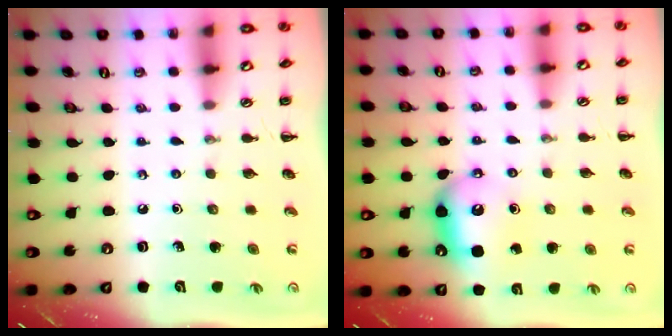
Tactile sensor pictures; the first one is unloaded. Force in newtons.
{"total": 9.0, "press": 9.0, "slide": 0.9}